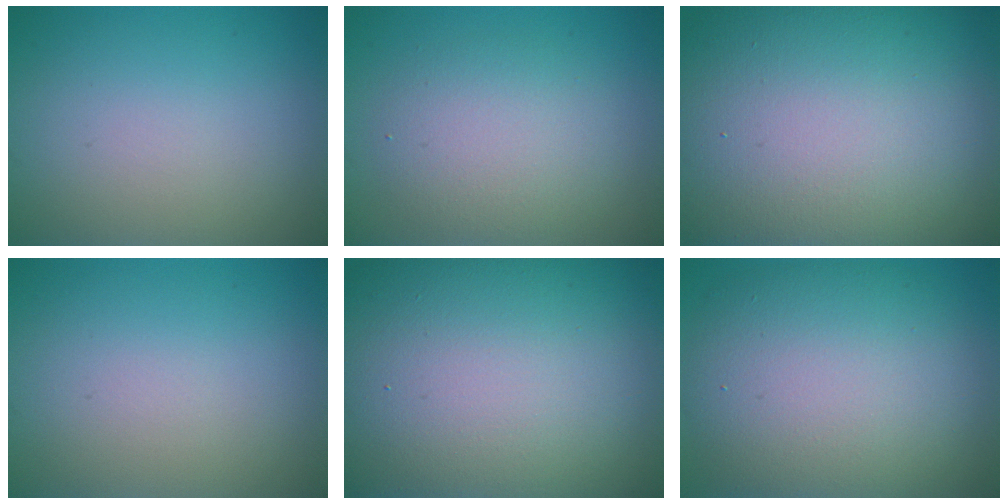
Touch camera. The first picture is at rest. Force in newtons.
{"total": 4.2, "press": 4.2, "slide": 0.1}
{"total": 22.5, "press": 22.4, "slide": 1.6}
{"total": 0.0}
{"total": 23.9, "press": 23.8, "slide": 1.2}
{"total": 11.3, "press": 11.3, "slide": 0.8}